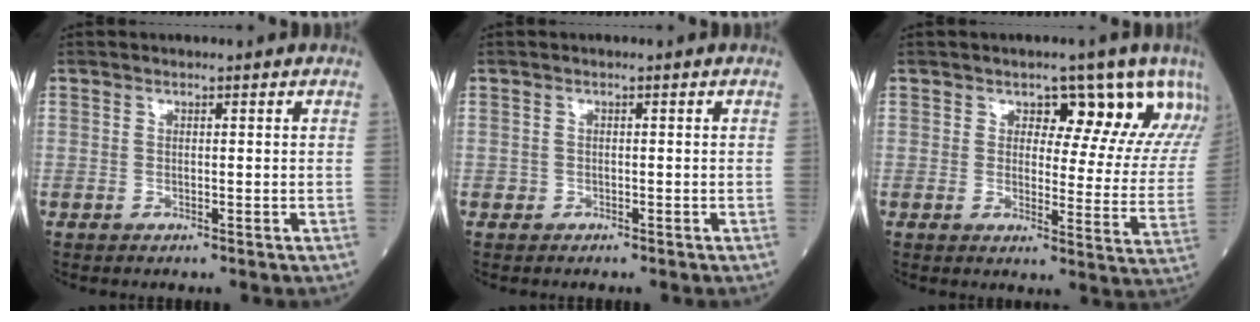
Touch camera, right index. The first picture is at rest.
{"total": 0.7, "force": [-0.4, 0.5, -0.1], "torque": [-0.004, 0.004, -0.008]}
{"total": 11.3, "force": [7.8, 5.1, 6.4], "torque": [-0.053, -0.011, 0.071]}